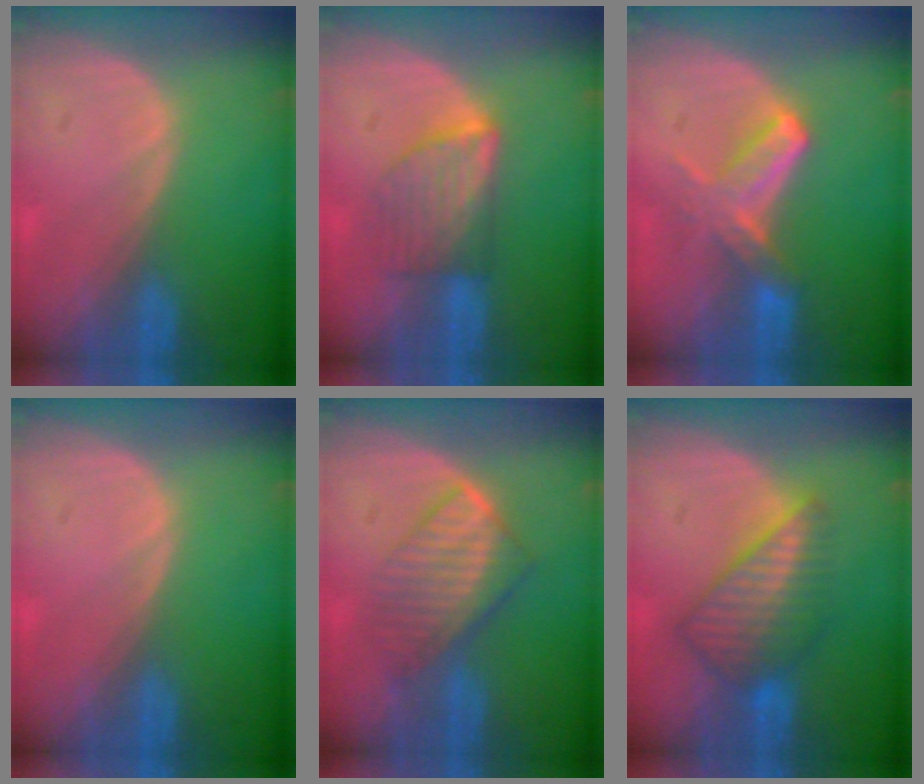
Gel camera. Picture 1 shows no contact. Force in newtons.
{"total": 6.0, "press": 5.9, "slide": 1.3}
{"total": 5.7, "press": 5.7, "slide": 1.0}
{"total": 0.0}
{"total": 6.6, "press": 6.4, "slide": 1.8}
{"total": 7.5, "press": 6.9, "slide": 2.9}